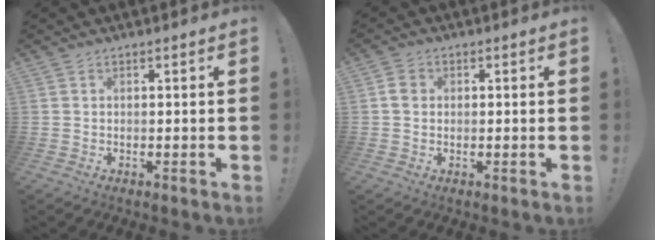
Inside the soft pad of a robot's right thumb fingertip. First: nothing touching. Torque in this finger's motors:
{"motor_torque": [-0.24, 0.16, 0.06, -0.19, -0.03]}